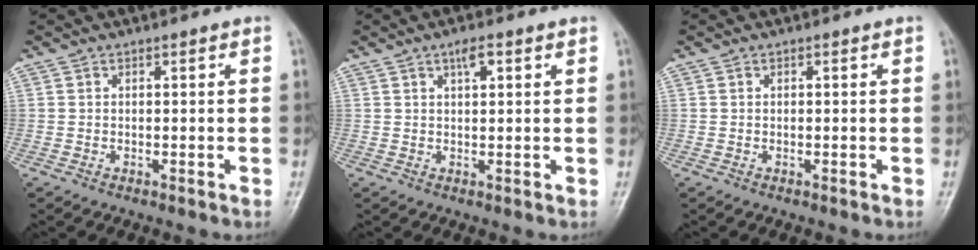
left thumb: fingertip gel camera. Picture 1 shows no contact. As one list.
[{"total": 2.7, "force": [1.4, 0.9, 2.2], "torque": [-0.036, 0.000, 0.024]}, {"total": 0.0}]